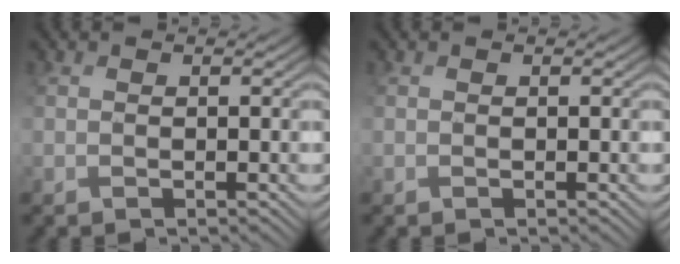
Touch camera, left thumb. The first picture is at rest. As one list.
[{"total": 0.0}]